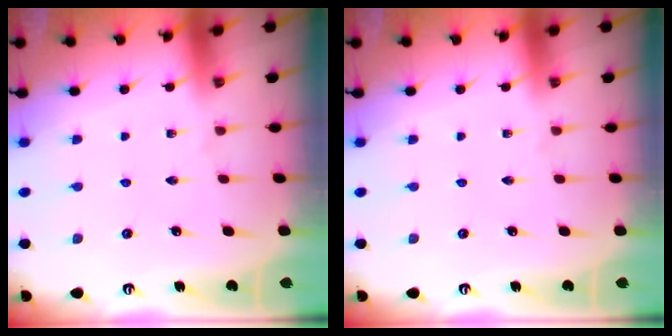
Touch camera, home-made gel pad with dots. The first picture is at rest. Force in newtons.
{"total": 0.0}